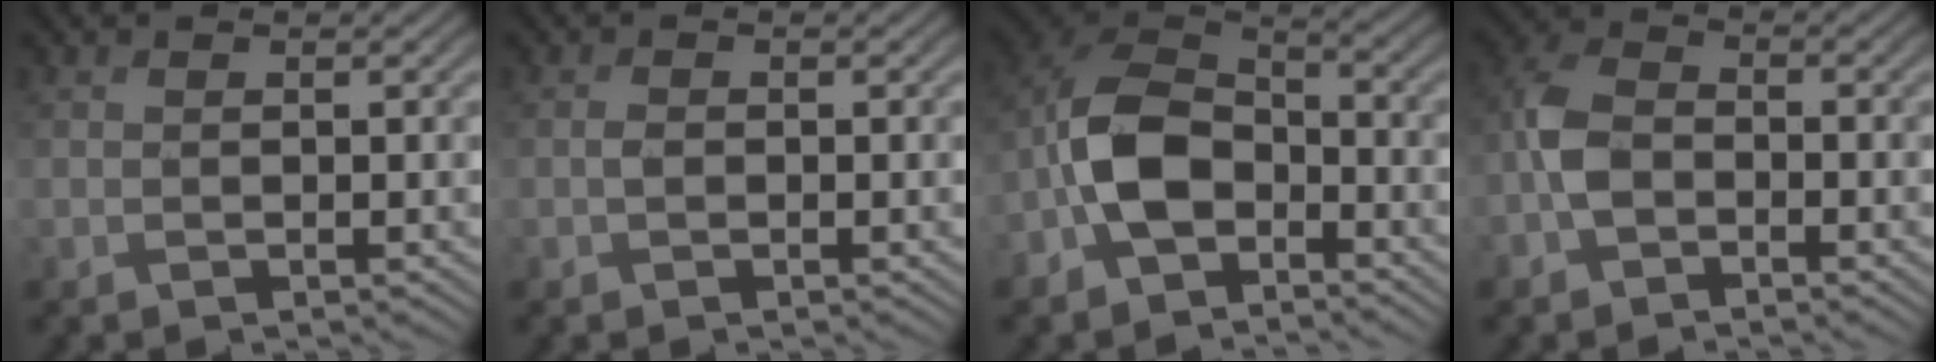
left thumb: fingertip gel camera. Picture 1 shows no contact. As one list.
[{"total": 0.6, "force": [0.2, 0.3, 0.5], "torque": [-0.010, 0.007, 0.003]}, {"total": 8.7, "force": [-3.3, 5.3, 6.1], "torque": [-0.128, 0.012, -0.087]}, {"total": 4.1, "force": [-1.5, 2.7, 2.8], "torque": [-0.063, 0.010, -0.042]}]